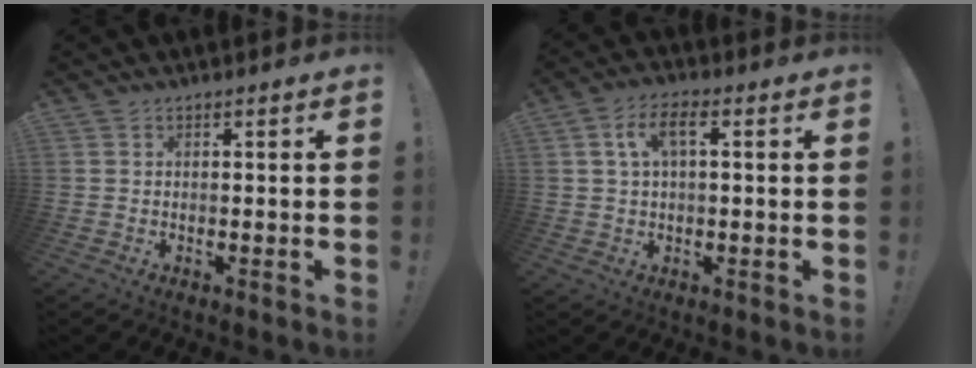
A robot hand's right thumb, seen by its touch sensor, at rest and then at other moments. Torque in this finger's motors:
{"motor_torque": [0.16, 0.20, 0.14, 0.05, 0.24]}